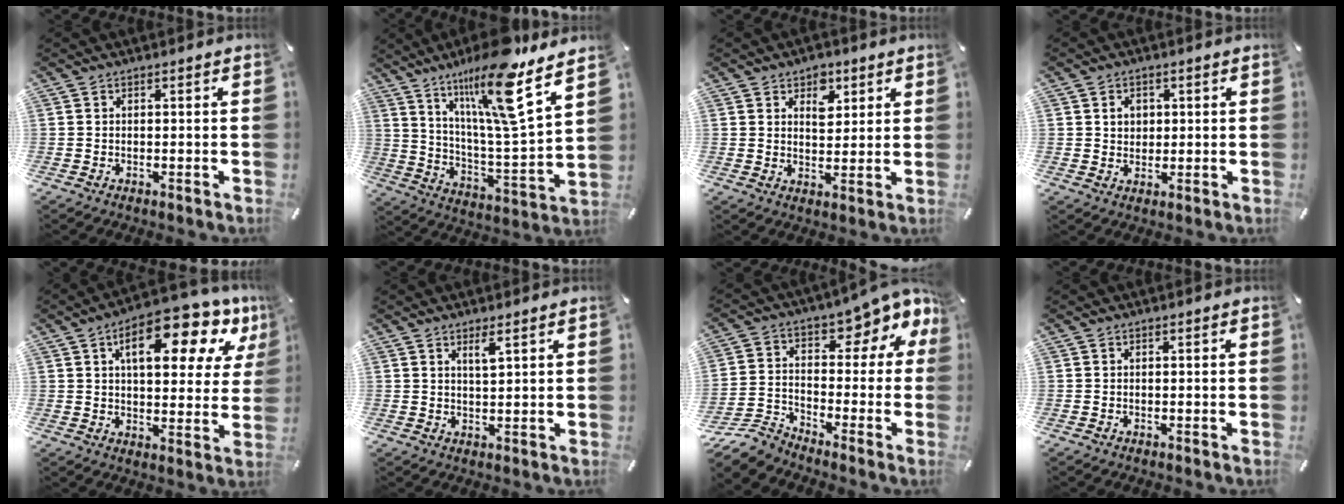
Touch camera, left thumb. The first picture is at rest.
{"total": 19.0, "force": [13.1, 2.8, 13.5], "torque": [-0.241, -0.079, 0.206]}
{"total": 5.8, "force": [2.8, 4.1, 3.1], "torque": [-0.021, -0.009, 0.043]}
{"total": 3.0, "force": [0.6, 2.7, 0.9], "torque": [-0.010, 0.000, 0.006]}
{"total": 19.0, "force": [10.1, 8.4, 13.7], "torque": [-0.181, -0.056, 0.157]}
{"total": 2.8, "force": [1.8, 0.4, 2.2], "torque": [-0.038, -0.002, 0.029]}
{"total": 8.7, "force": [-4.4, 4.9, 5.7], "torque": [-0.109, 0.003, -0.090]}
{"total": 0.0}